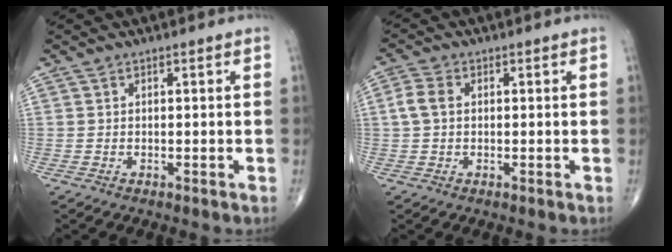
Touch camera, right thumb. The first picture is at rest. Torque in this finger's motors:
{"motor_torque": [-0.37, 0.40, 0.30, 0.03, 0.02]}